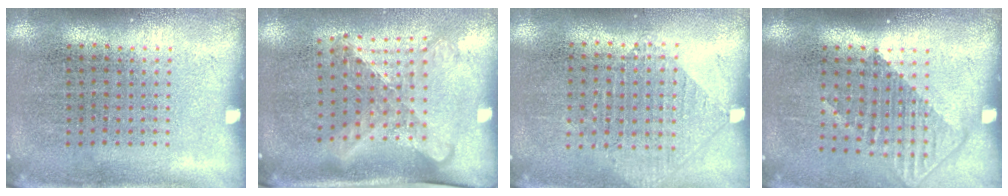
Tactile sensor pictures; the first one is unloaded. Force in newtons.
{"total": 1.6, "press": 1.2, "slide": 1.0}
{"total": 1.0, "press": 0.9, "slide": 0.4}
{"total": 1.3, "press": 1.0, "slide": 0.8}